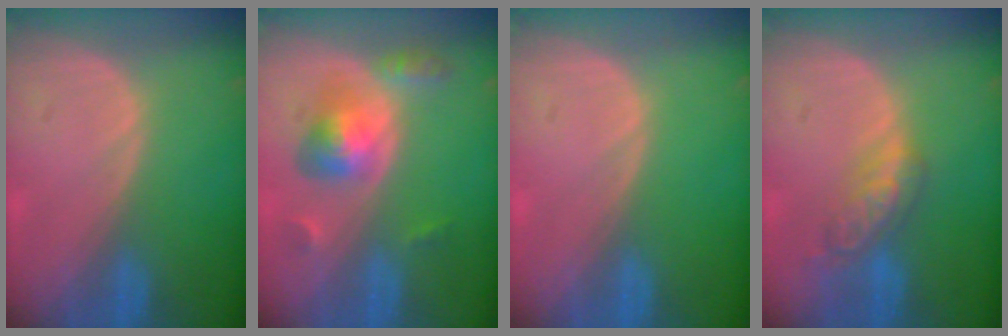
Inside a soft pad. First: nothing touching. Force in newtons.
{"total": 5.9, "press": 5.5, "slide": 1.9}
{"total": 0.0}
{"total": 5.7, "press": 4.9, "slide": 2.9}